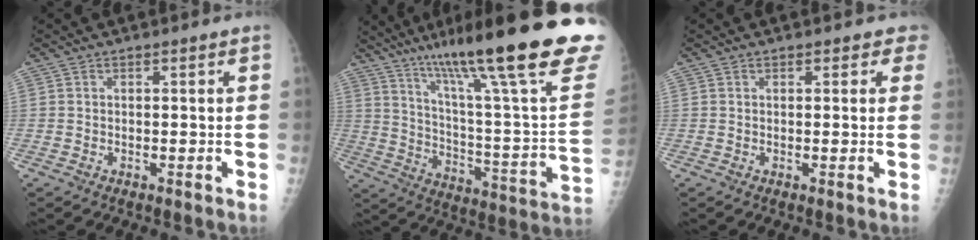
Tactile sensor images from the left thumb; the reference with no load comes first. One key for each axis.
{"total": 34.3, "fx": 22.6, "fy": 4.6, "fz": 25.4, "tx": -0.307, "ty": -0.073, "tz": 0.336}
{"total": 2.2, "fx": 1.5, "fy": 1.4, "fz": 0.7, "tx": 0.023, "ty": -0.001, "tz": 0.008}